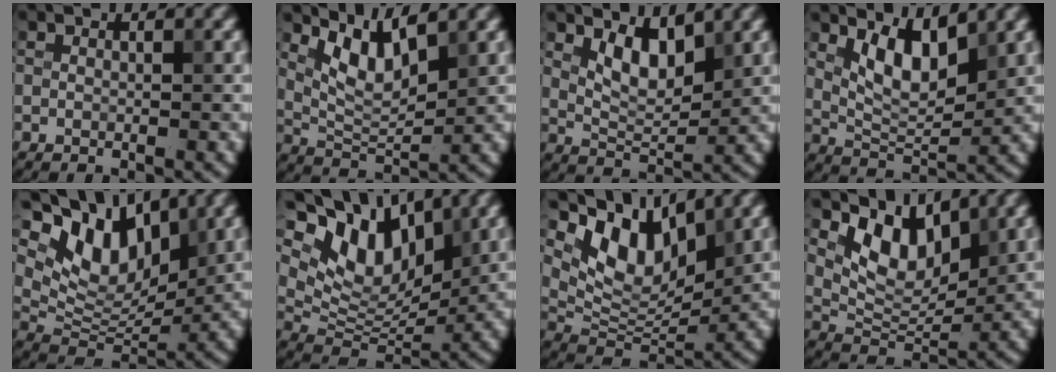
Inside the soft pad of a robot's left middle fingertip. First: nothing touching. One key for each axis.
{"total": 4.4, "fx": 2.5, "fy": 1.5, "fz": 3.3, "tx": -0.072, "ty": -0.008, "tz": 0.052}
{"total": 3.7, "fx": 2.0, "fy": 1.6, "fz": 2.7, "tx": -0.052, "ty": -0.007, "tz": 0.038}
{"total": 4.7, "fx": 2.2, "fy": 2.0, "fz": 3.7, "tx": -0.072, "ty": -0.008, "tz": 0.043}
{"total": 9.5, "fx": 4.9, "fy": 5.4, "fz": 6.0, "tx": -0.105, "ty": -0.002, "tz": 0.084}
{"total": 10.1, "fx": 5.3, "fy": 5.6, "fz": 6.5, "tx": -0.122, "ty": -0.002, "tz": 0.094}
{"total": 7.9, "fx": 4.7, "fy": 4.0, "fz": 4.9, "tx": -0.087, "ty": -0.004, "tz": 0.082}
{"total": 5.9, "fx": 3.2, "fy": 3.2, "fz": 3.8, "tx": -0.068, "ty": -0.013, "tz": 0.054}